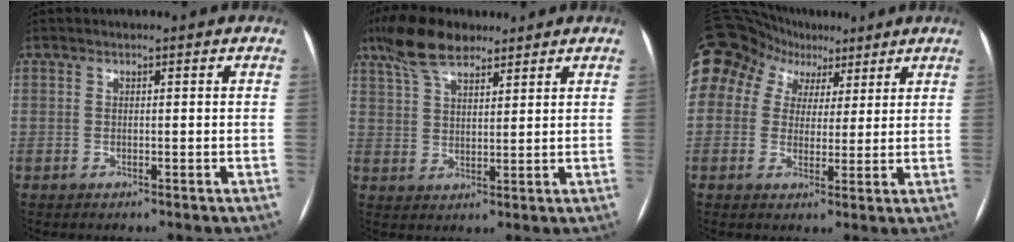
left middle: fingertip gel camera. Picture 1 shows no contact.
{"total": 8.7, "force": [6.5, 3.0, 4.8], "torque": [-0.102, 0.021, 0.123]}
{"total": 16.6, "force": [8.4, 13.1, 5.9], "torque": [-0.178, 0.079, 0.156]}